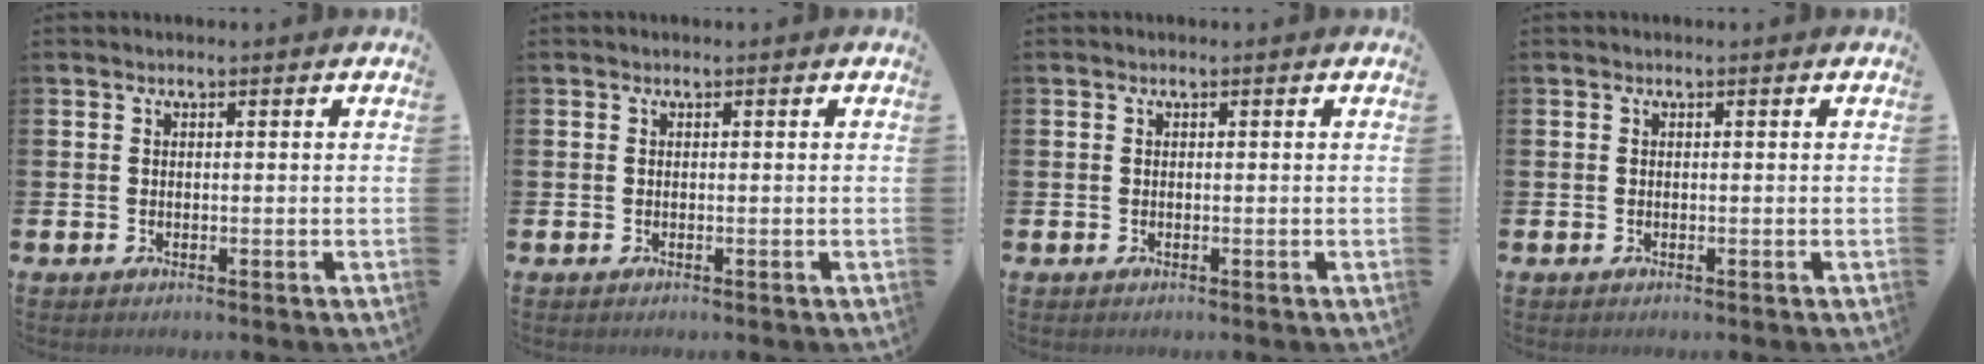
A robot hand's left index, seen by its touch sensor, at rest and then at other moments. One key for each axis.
{"total": 0.0}
{"total": 0.0}
{"total": 0.0}